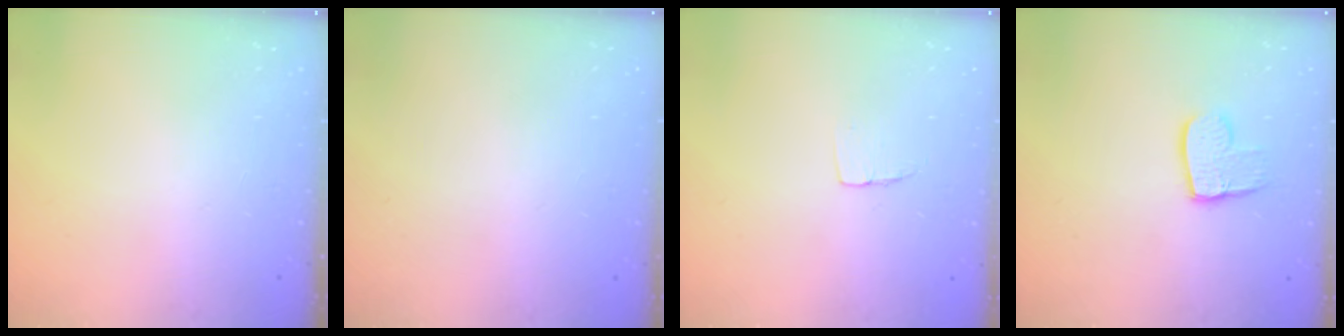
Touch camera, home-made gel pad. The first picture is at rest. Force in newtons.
{"total": 0.0}
{"total": 3.9, "press": 3.9, "slide": 0.3}
{"total": 9.5, "press": 9.4, "slide": 0.8}